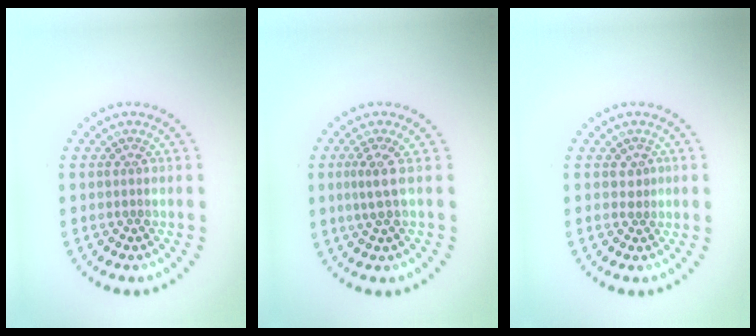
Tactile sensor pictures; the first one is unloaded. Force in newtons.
{"total": 2.1, "press": 1.4, "slide": 1.6}
{"total": 0.9, "press": 0.8, "slide": 0.4}